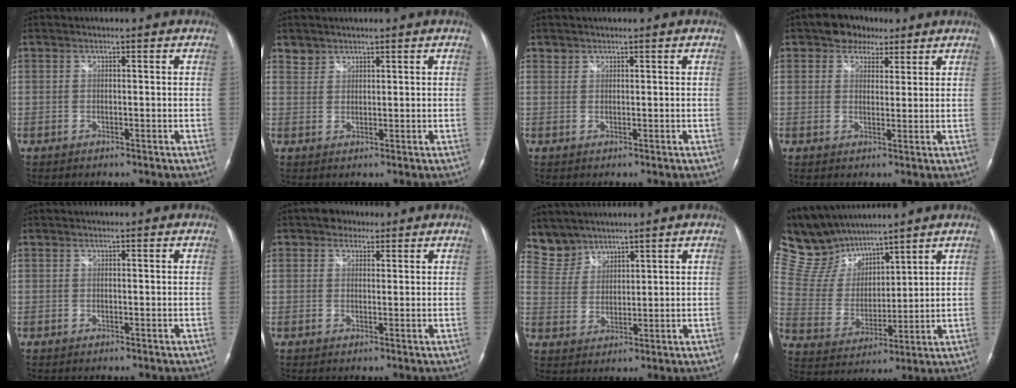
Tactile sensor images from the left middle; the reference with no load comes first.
{"total": 1.8, "force": [1.5, 1.0, -0.3], "torque": [0.012, 0.008, 0.025]}
{"total": 0.7, "force": [0.6, 0.4, -0.1], "torque": [0.004, 0.003, 0.010]}
{"total": 5.0, "force": [3.2, 3.4, 1.6], "torque": [-0.025, 0.015, 0.051]}
{"total": 0.0}
{"total": 2.8, "force": [1.7, 2.0, 0.8], "torque": [-0.016, 0.013, 0.024]}
{"total": 5.0, "force": [4.6, 2.0, -0.6], "torque": [0.010, 0.009, 0.102]}
{"total": 11.7, "force": [10.6, 3.9, 3.0], "torque": [-0.084, 0.024, 0.215]}